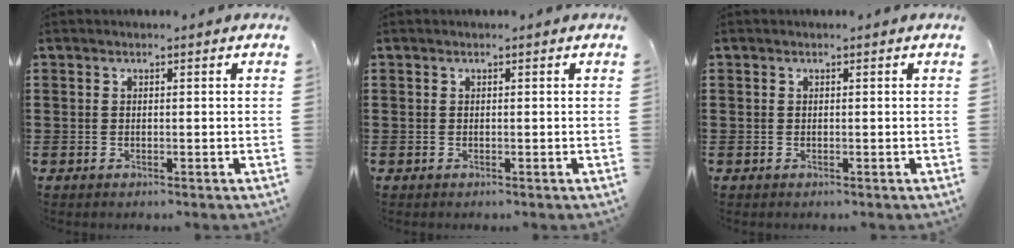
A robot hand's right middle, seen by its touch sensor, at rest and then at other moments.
{"total": 0.0}
{"total": 0.0}